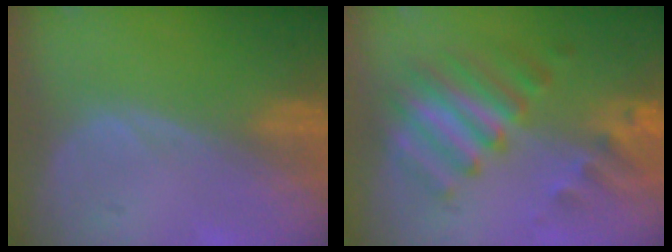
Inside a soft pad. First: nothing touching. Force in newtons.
{"total": 9.0, "press": 8.3, "slide": 3.7}